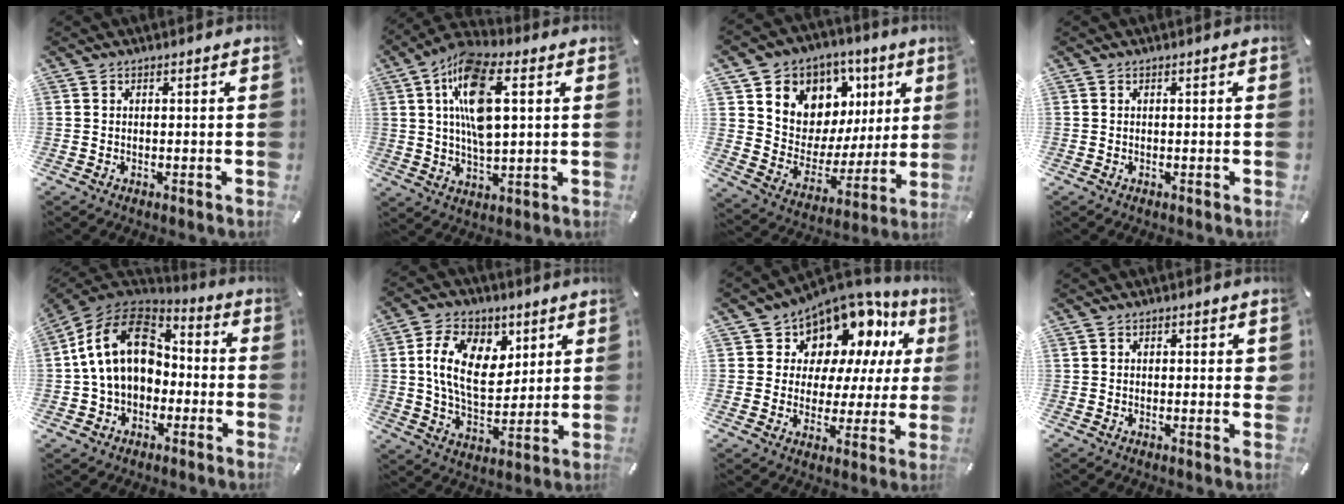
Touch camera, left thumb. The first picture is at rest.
{"total": 15.0, "force": [4.0, 6.7, 12.8], "torque": [-0.251, -0.001, 0.068]}
{"total": 9.5, "force": [4.6, 8.2, 1.5], "torque": [-0.031, -0.062, 0.089]}
{"total": 0.0}
{"total": 18.0, "force": [1.3, 13.9, 11.4], "torque": [-0.225, 0.017, 0.020]}
{"total": 15.0, "force": [4.7, 9.9, 10.3], "torque": [-0.177, 0.006, 0.087]}
{"total": 12.4, "force": [9.9, 6.9, 2.8], "torque": [-0.054, -0.094, 0.177]}
{"total": 1.8, "force": [0.7, 1.1, 1.3], "torque": [-0.017, -0.001, 0.010]}